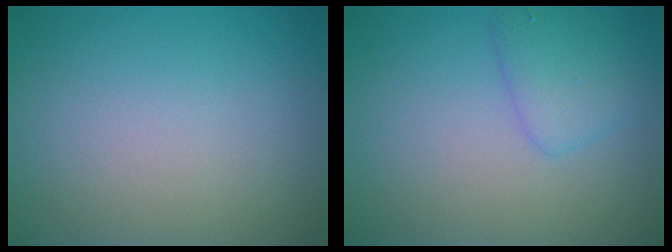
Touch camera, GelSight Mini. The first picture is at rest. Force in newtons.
{"total": 2.4, "press": 2.4, "slide": 0.1}